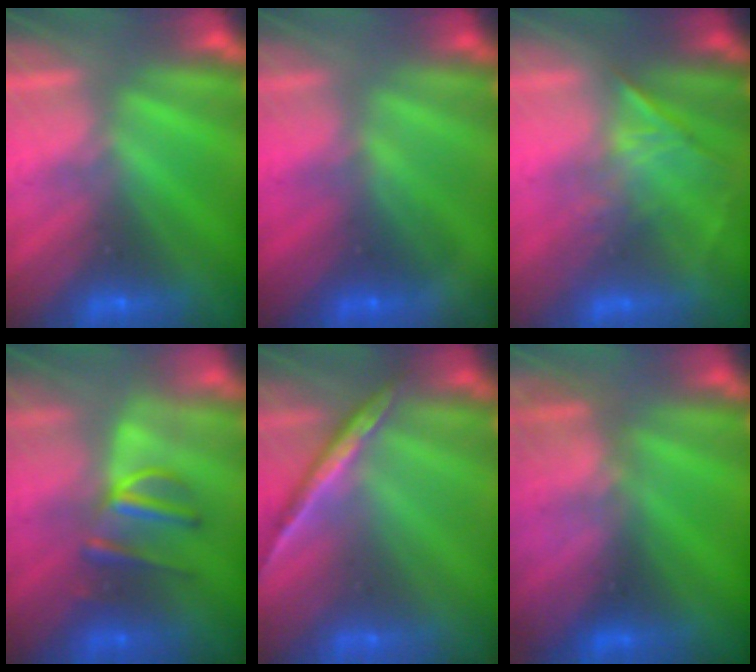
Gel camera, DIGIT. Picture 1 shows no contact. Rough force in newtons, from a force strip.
{"total": 1.7}
{"total": 1.2}
{"total": 2.9}
{"total": 1.5}
{"total": 2.7}